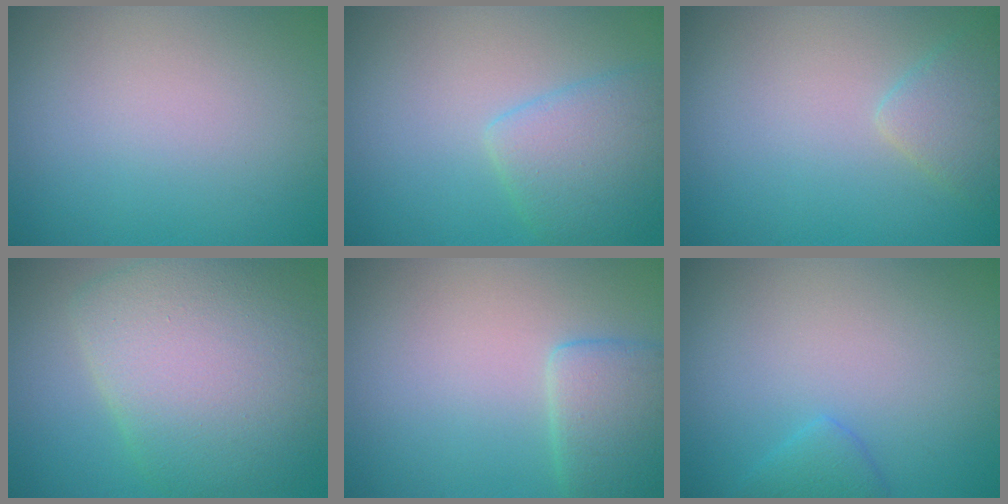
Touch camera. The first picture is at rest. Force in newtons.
{"total": 4.2, "press": 4.2, "slide": 0.3}
{"total": 2.4, "press": 2.4, "slide": 0.2}
{"total": 10.6, "press": 10.5, "slide": 0.6}
{"total": 3.6, "press": 3.6, "slide": 0.4}
{"total": 1.7, "press": 1.7, "slide": 0.1}